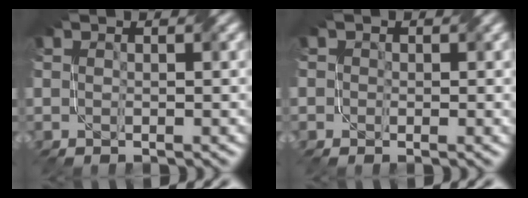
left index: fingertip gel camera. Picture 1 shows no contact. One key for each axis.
{"total": 1.4, "fx": 0.4, "fy": 1.2, "fz": 0.5, "tx": -0.009, "ty": -0.001, "tz": -0.001}